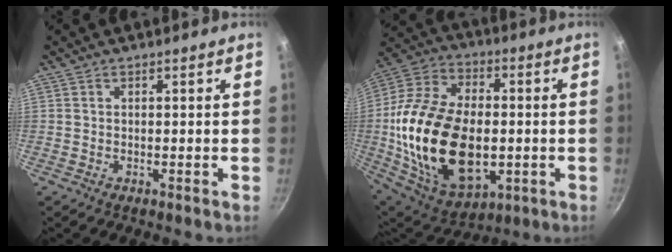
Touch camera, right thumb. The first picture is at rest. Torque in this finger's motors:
{"motor_torque": [-0.48, 2.60, 2.26, -0.51, 0.36]}